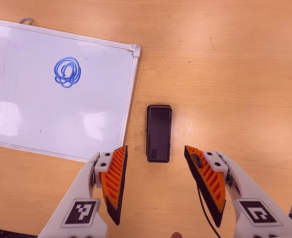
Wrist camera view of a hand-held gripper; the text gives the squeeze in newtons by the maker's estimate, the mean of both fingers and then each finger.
{"total": 0.0}